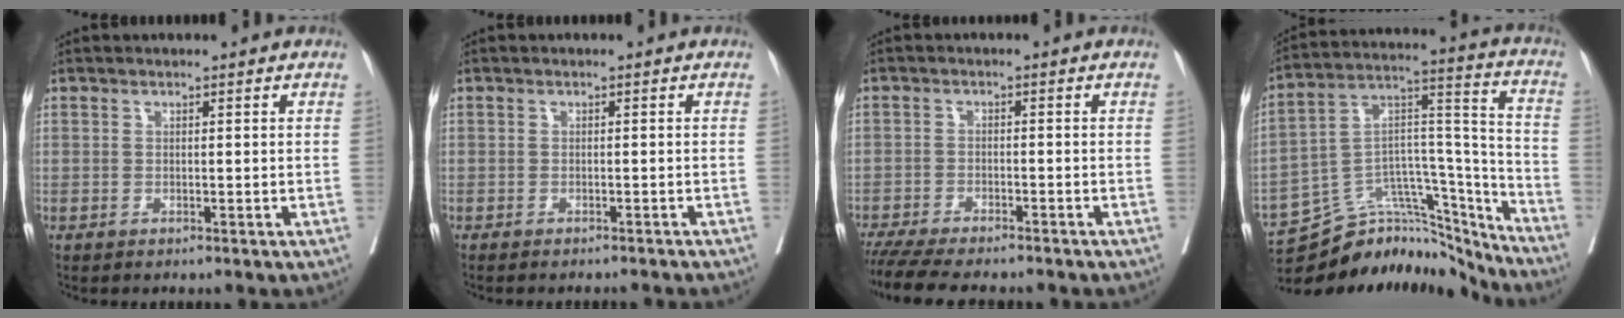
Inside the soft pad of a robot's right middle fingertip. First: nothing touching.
{"total": 5.7, "force": [-5.4, 0.3, 1.7], "torque": [-0.022, -0.010, -0.058]}
{"total": 12.8, "force": [-11.1, 1.9, 6.0], "torque": [-0.090, -0.021, -0.159]}
{"total": 18.5, "force": [-17.6, 4.5, 3.4], "torque": [-0.040, 0.069, -0.278]}